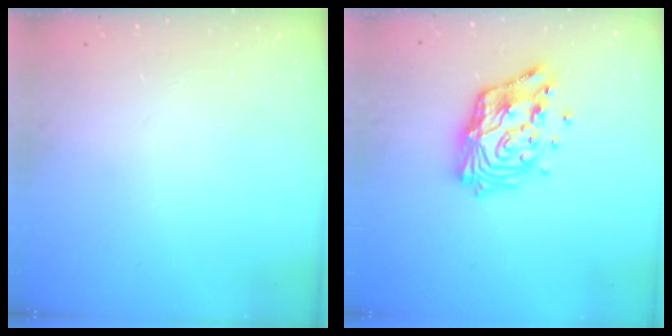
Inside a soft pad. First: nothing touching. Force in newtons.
{"total": 15.7, "press": 15.7, "slide": 1.4}